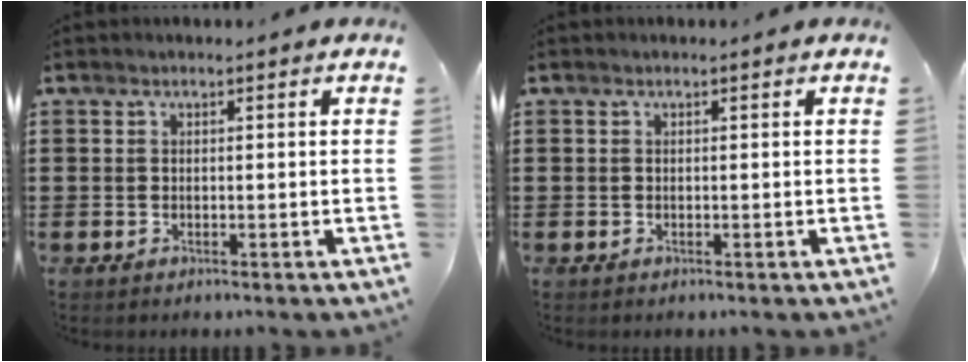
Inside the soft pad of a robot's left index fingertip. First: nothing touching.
{"total": 0.0}